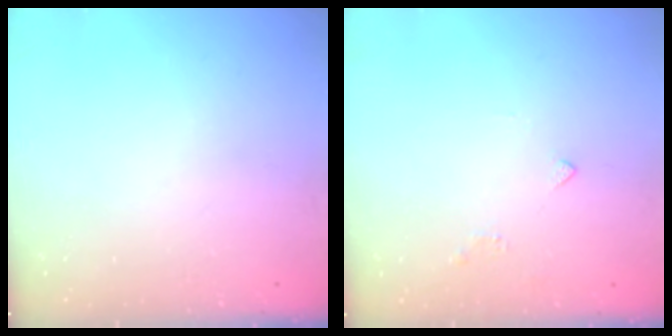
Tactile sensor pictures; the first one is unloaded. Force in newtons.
{"total": 2.4, "press": 2.3, "slide": 0.6}